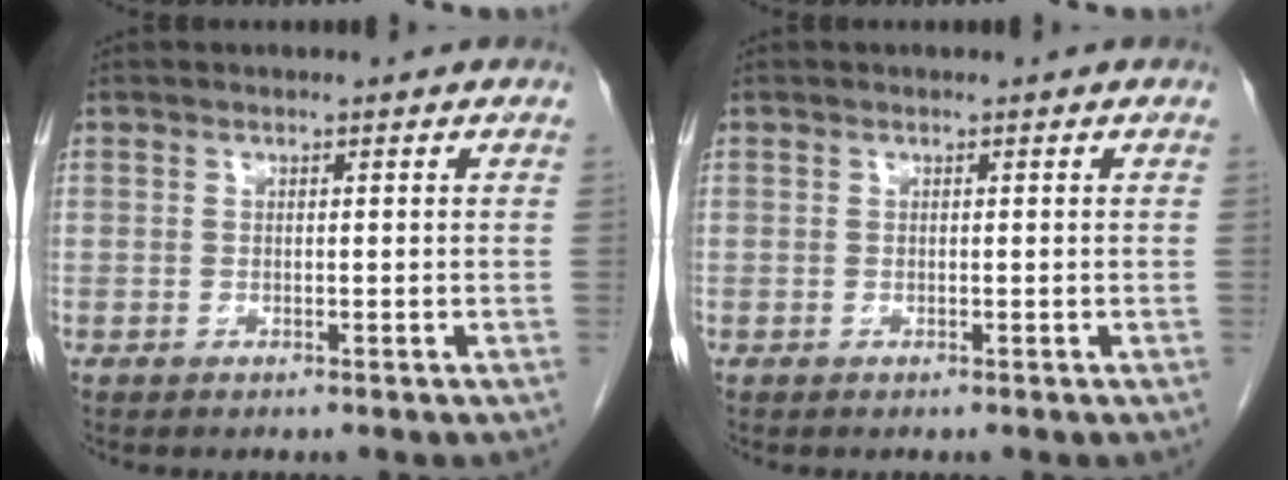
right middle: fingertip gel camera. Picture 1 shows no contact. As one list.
[{"total": 0.0}]